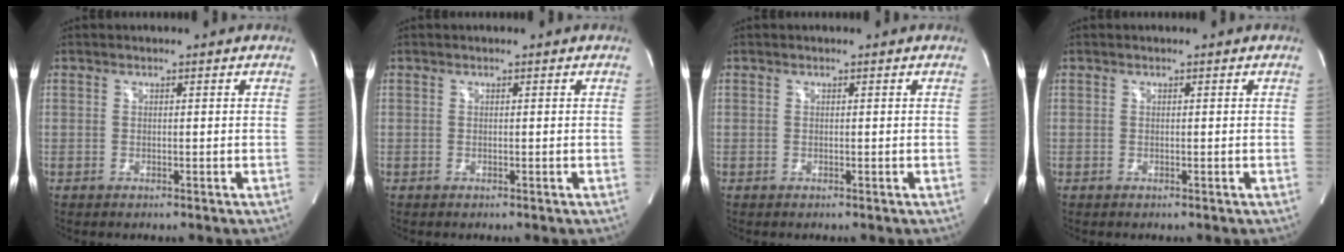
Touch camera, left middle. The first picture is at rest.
{"total": 0.0}
{"total": 0.0}
{"total": 0.0}